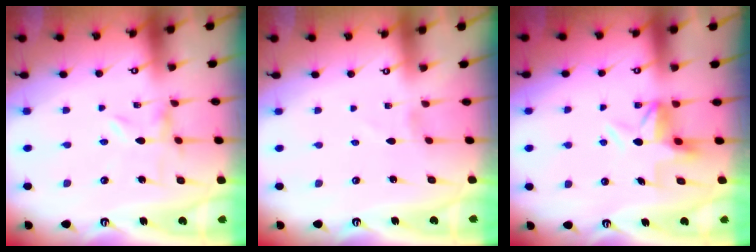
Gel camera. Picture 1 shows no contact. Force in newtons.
{"total": 1.2, "press": 1.2, "slide": 0.1}
{"total": 5.6, "press": 5.6, "slide": 0.3}